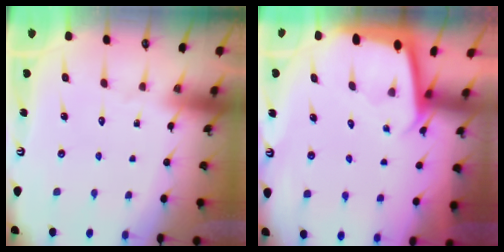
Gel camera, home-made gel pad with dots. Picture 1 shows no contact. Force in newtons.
{"total": 1.9, "press": 1.9, "slide": 0.1}